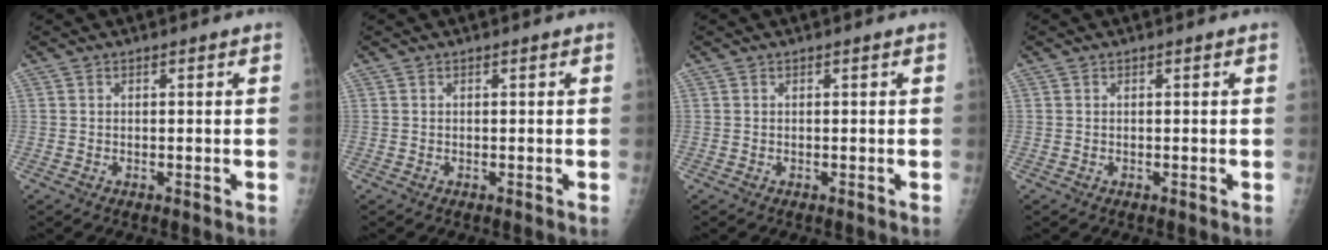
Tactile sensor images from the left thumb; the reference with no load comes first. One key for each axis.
{"total": 0.0}
{"total": 0.0}
{"total": 0.0}